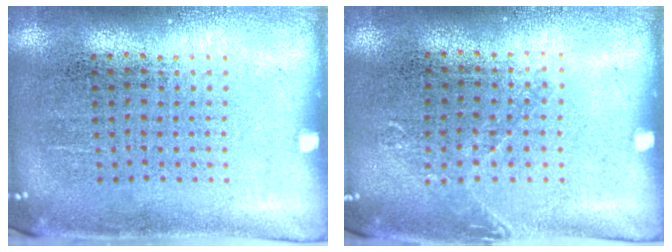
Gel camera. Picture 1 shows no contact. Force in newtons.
{"total": 0.8, "press": 0.8, "slide": 0.1}